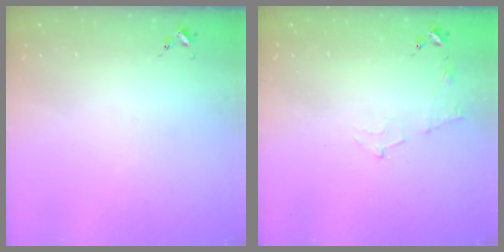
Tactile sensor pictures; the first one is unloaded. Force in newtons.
{"total": 4.7, "press": 4.5, "slide": 1.4}